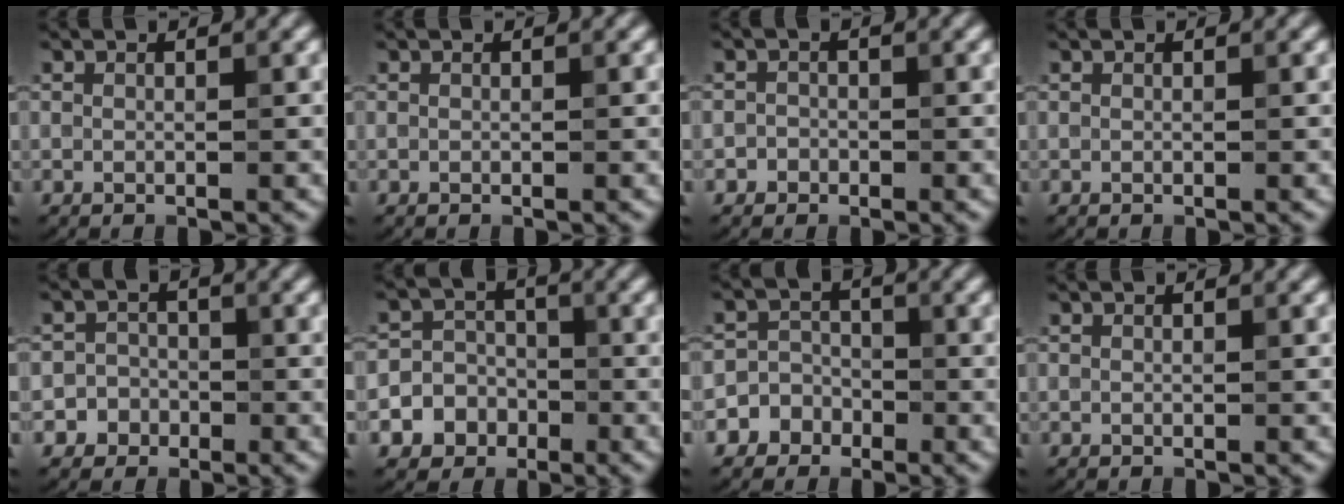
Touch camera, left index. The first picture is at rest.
{"total": 0.0}
{"total": 1.1, "force": [-0.5, 1.0, 0.0], "torque": [0.013, 0.000, -0.012]}
{"total": 0.0}
{"total": 2.7, "force": [-1.3, 2.4, 0.0], "torque": [0.033, 0.005, -0.030]}
{"total": 5.4, "force": [-2.3, 4.9, 0.7], "torque": [0.015, 0.002, -0.058]}
{"total": 4.2, "force": [-2.1, 3.6, 0.1], "torque": [0.039, 0.003, -0.054]}
{"total": 0.0}